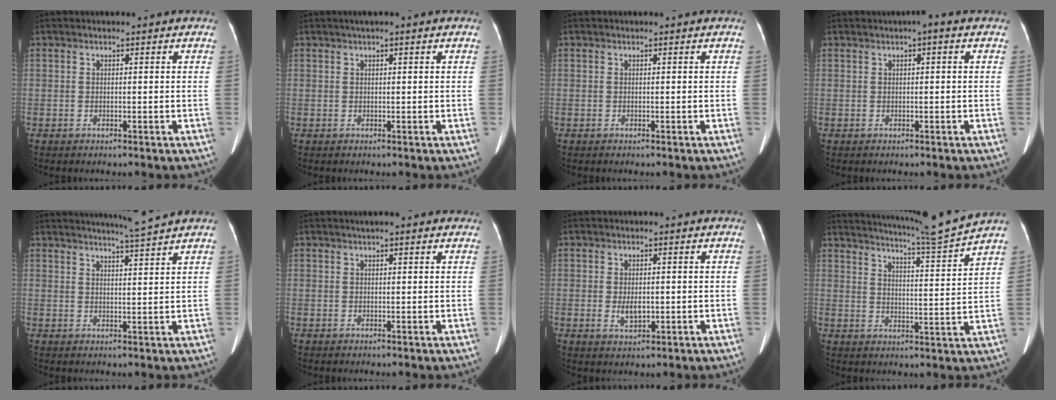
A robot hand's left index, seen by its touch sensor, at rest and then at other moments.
{"total": 2.1, "force": [1.2, 0.2, 1.7], "torque": [-0.032, 0.016, 0.018]}
{"total": 0.0}
{"total": 1.7, "force": [0.6, 0.2, 1.5], "torque": [-0.024, 0.006, 0.004]}
{"total": 5.0, "force": [4.5, -1.4, 1.7], "torque": [-0.031, -0.007, 0.068]}
{"total": 3.1, "force": [2.2, 0.7, 2.1], "torque": [-0.026, 0.023, 0.029]}
{"total": 3.0, "force": [-0.4, 1.6, 2.5], "torque": [-0.045, -0.003, -0.001]}
{"total": 11.3, "force": [10.4, -2.9, 3.1], "torque": [-0.062, -0.045, 0.156]}